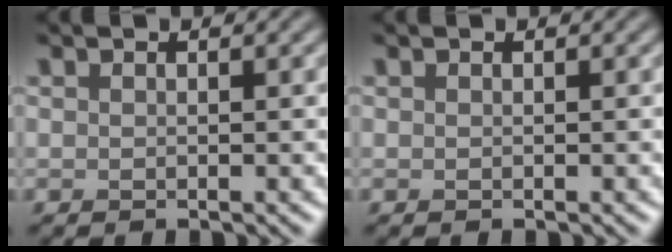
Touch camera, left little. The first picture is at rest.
{"total": 0.0}